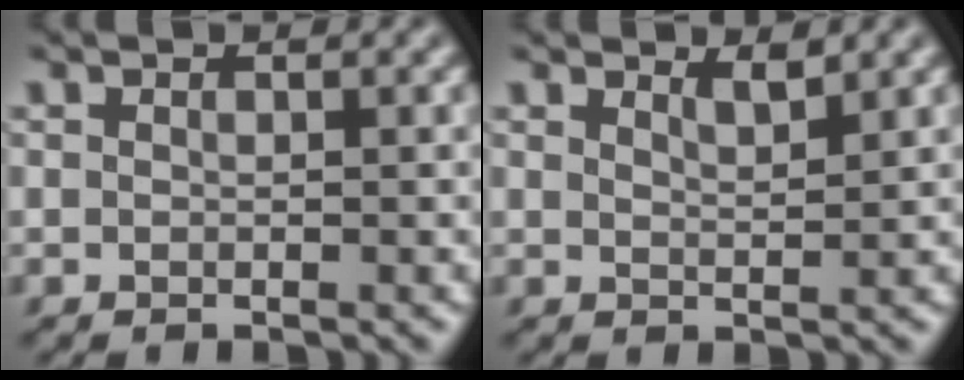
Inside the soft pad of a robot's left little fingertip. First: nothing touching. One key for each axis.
{"total": 1.4, "fx": 1.3, "fy": 0.0, "fz": 0.6, "tx": -0.016, "ty": 0.000, "tz": 0.022}